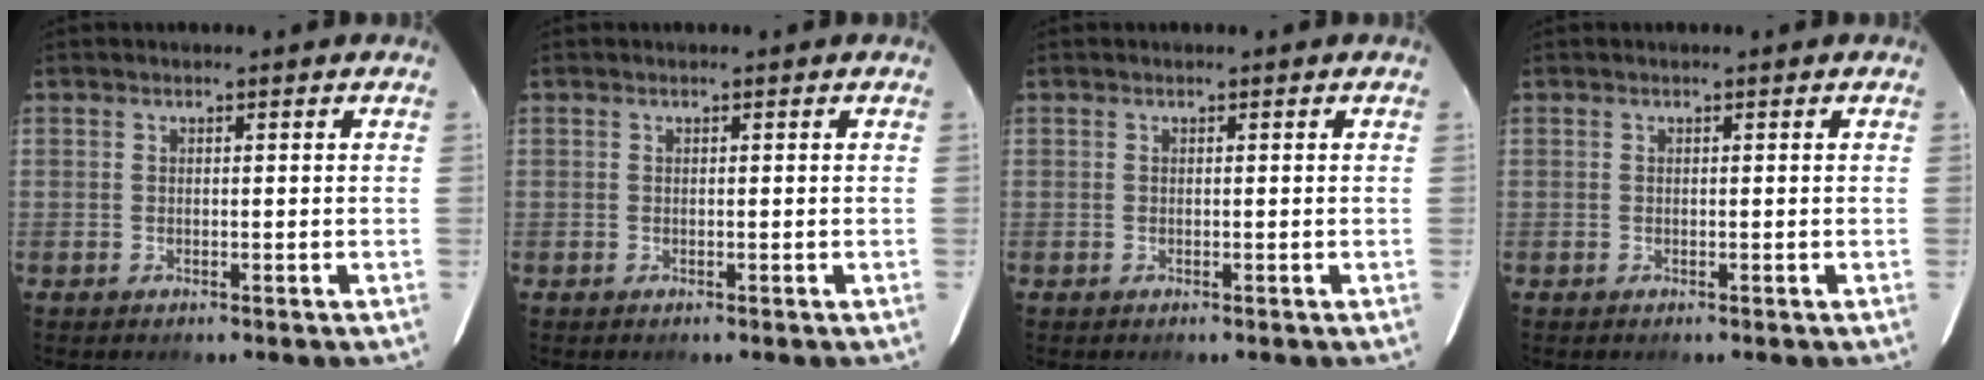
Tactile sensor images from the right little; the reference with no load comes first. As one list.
[{"total": 0.0}, {"total": 0.0}, {"total": 0.0}]